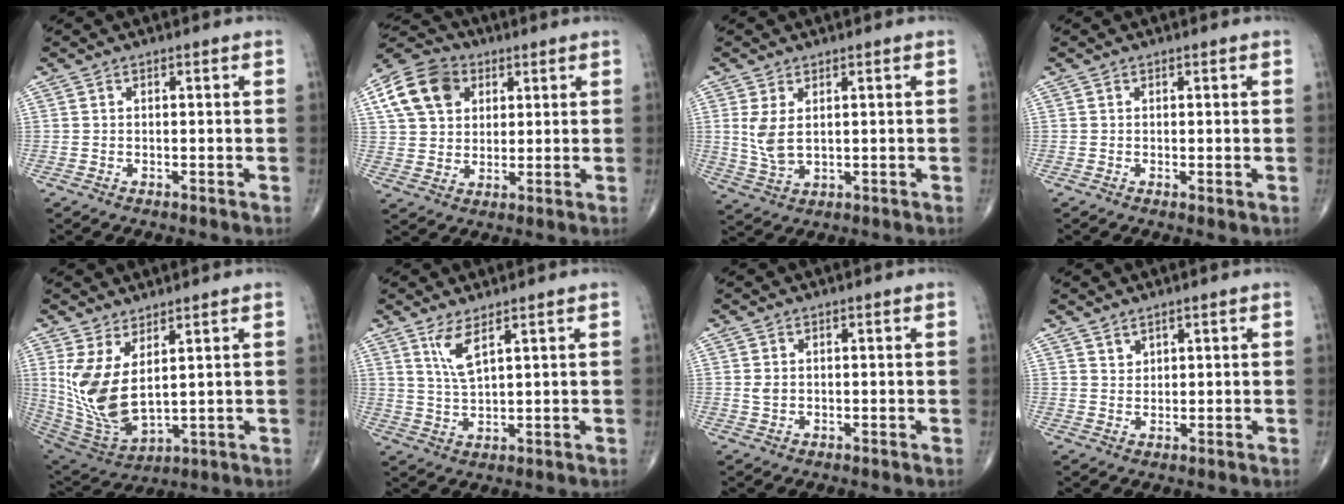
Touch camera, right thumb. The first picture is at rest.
{"total": 12.4, "force": [4.7, 9.4, 6.6], "torque": [-0.105, 0.000, 0.078]}
{"total": 5.6, "force": [1.3, 3.2, 4.5], "torque": [-0.092, -0.006, 0.036]}
{"total": 0.8, "force": [0.0, 0.3, 0.7], "torque": [-0.015, -0.005, -0.001]}
{"total": 13.4, "force": [3.6, 6.1, 11.3], "torque": [-0.232, -0.035, 0.094]}
{"total": 5.0, "force": [2.8, 1.0, 3.9], "torque": [-0.085, -0.024, 0.066]}
{"total": 1.4, "force": [0.2, 1.1, 0.9], "torque": [-0.015, 0.000, 0.007]}
{"total": 1.8, "force": [1.5, 0.9, 0.4], "torque": [0.007, -0.012, 0.026]}